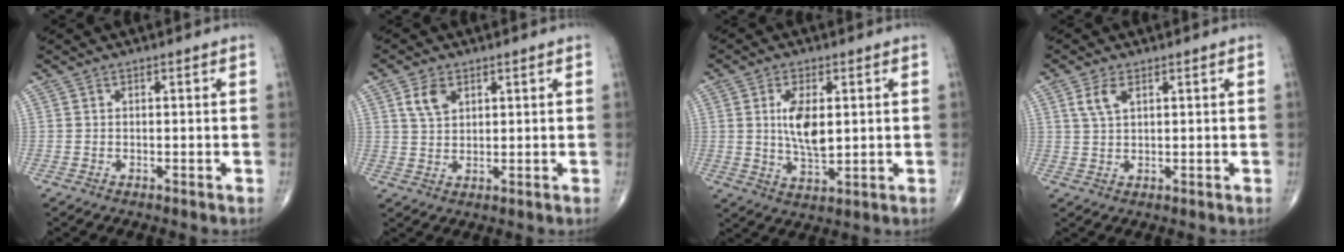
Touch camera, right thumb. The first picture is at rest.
{"total": 4.5, "force": [2.1, 2.8, 2.8], "torque": [-0.044, -0.007, 0.044]}
{"total": 8.2, "force": [1.3, 3.8, 7.2], "torque": [-0.124, -0.017, 0.026]}
{"total": 3.6, "force": [1.7, 1.7, 2.7], "torque": [-0.055, 0.002, 0.038]}